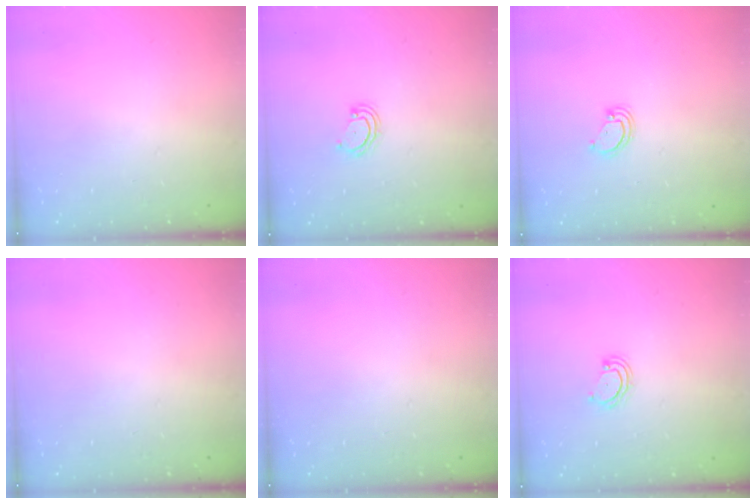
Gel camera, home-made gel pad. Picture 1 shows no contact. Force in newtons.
{"total": 3.6, "press": 3.6, "slide": 0.3}
{"total": 2.9, "press": 2.8, "slide": 0.2}
{"total": 0.0}
{"total": 0.0}
{"total": 3.6, "press": 3.6, "slide": 0.3}